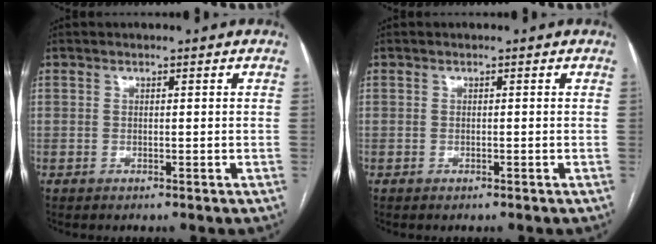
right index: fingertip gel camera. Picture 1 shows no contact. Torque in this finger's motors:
{"motor_torque": [0.02, -0.08, -0.03, -0.01]}